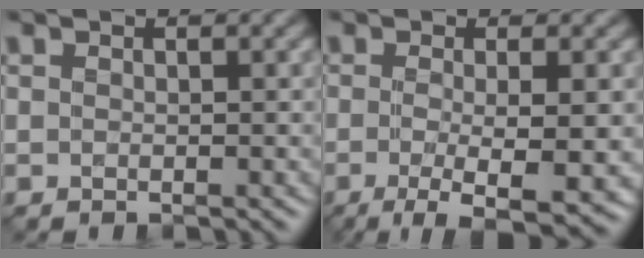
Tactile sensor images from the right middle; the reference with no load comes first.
{"total": 6.8, "force": [-1.7, 1.7, 6.3], "torque": [-0.102, -0.017, -0.025]}